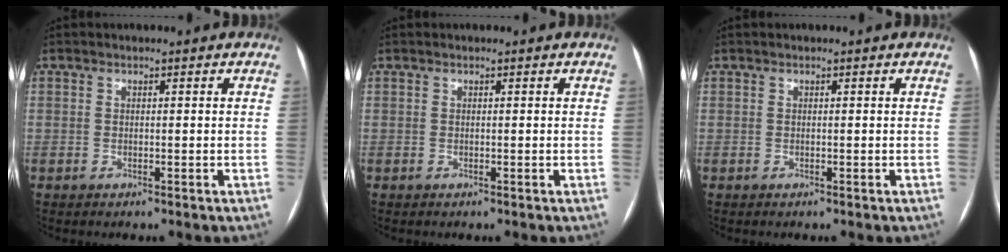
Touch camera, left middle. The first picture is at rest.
{"total": 0.0}
{"total": 0.0}